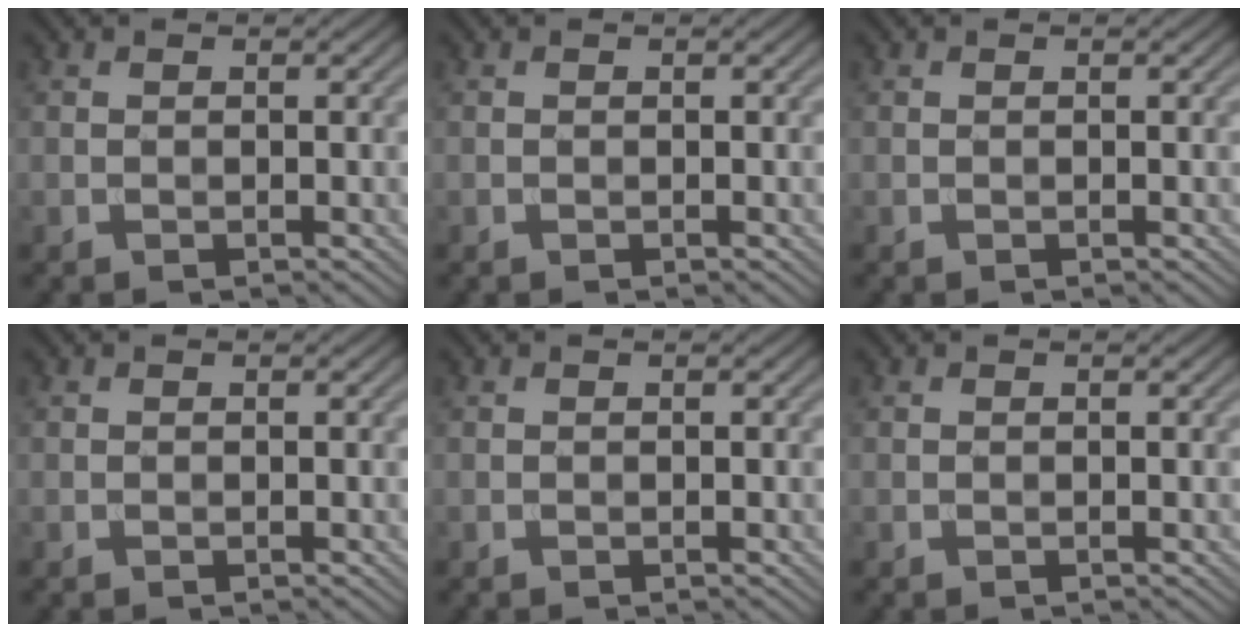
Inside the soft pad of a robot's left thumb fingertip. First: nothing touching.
{"total": 0.0}
{"total": 0.0}
{"total": 0.0}
{"total": 0.0}
{"total": 0.0}